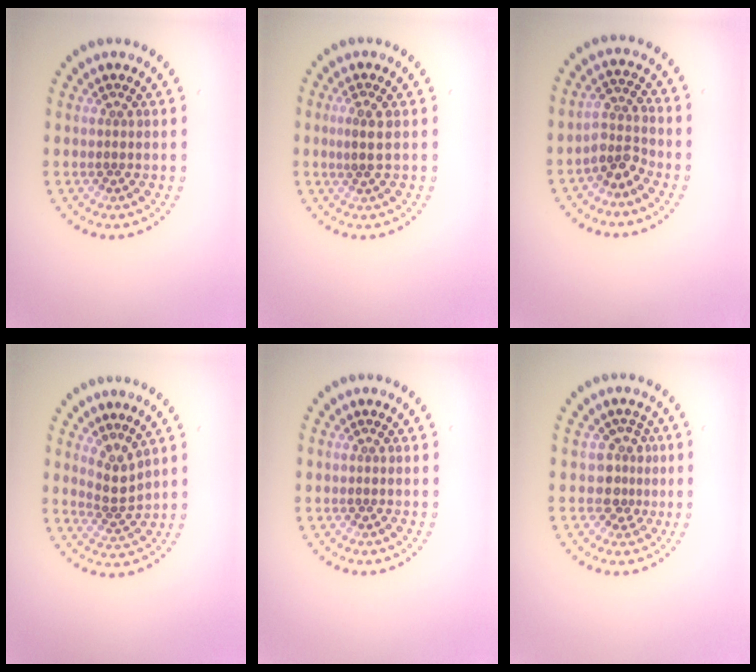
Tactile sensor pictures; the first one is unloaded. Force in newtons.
{"total": 1.9, "press": 1.7, "slide": 0.7}
{"total": 2.6, "press": 2.0, "slide": 1.7}
{"total": 2.6, "press": 1.8, "slide": 1.8}
{"total": 0.0}
{"total": 2.4, "press": 1.8, "slide": 1.7}